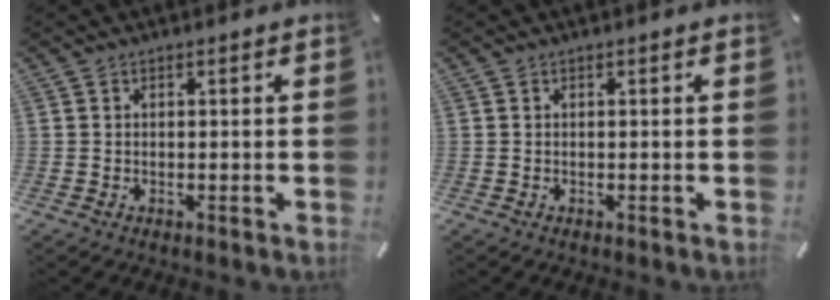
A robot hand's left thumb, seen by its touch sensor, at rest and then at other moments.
{"total": 0.0}